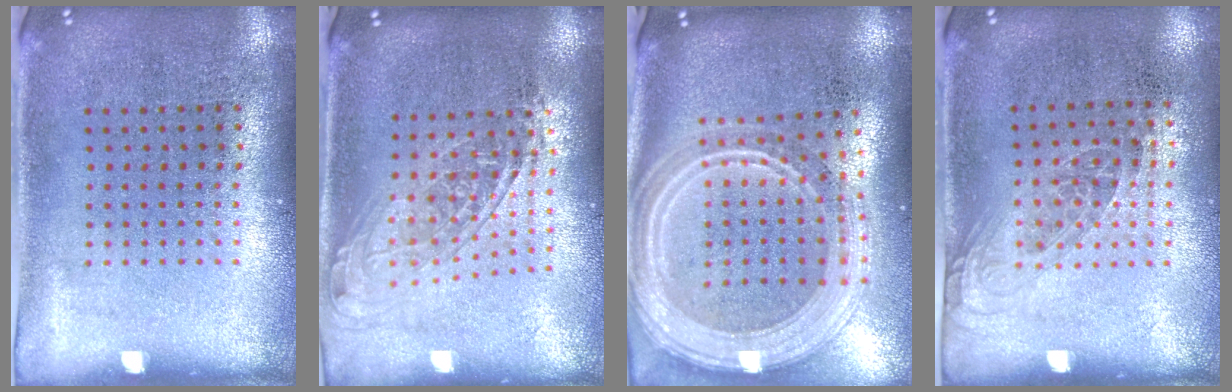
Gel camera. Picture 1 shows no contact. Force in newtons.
{"total": 1.5, "press": 1.3, "slide": 0.9}
{"total": 3.0, "press": 2.4, "slide": 1.7}
{"total": 1.1, "press": 0.8, "slide": 0.7}